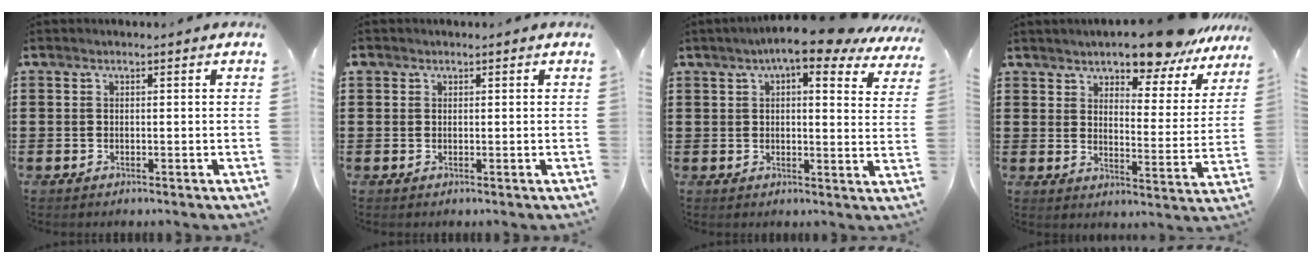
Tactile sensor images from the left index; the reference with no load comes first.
{"total": 0.7, "force": [0.4, 0.6, 0.1], "torque": [-0.005, 0.005, 0.007]}
{"total": 7.7, "force": [5.9, 1.2, 4.8], "torque": [-0.085, -0.018, 0.101]}
{"total": 7.8, "force": [7.4, 0.4, 2.2], "torque": [-0.050, -0.054, 0.129]}